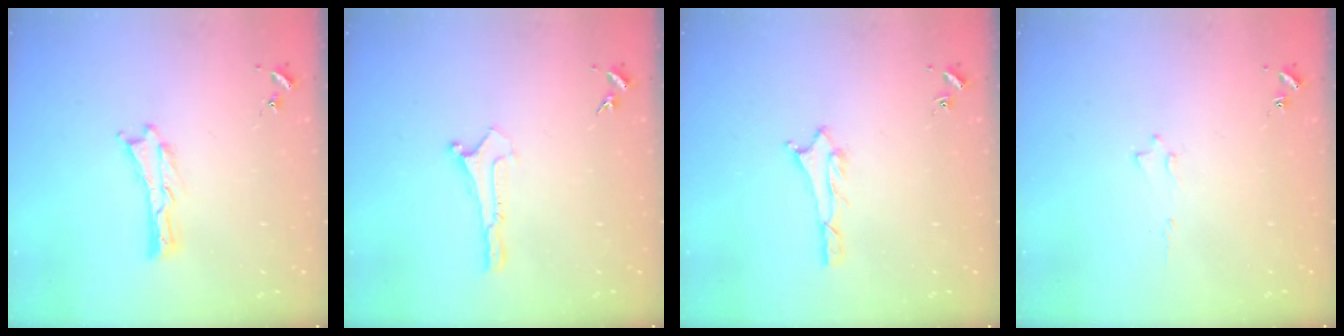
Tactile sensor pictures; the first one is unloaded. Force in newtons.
{"total": 0.0}
{"total": 1.0, "press": 1.0, "slide": 0.1}
{"total": 0.5, "press": 0.5, "slide": 0.2}